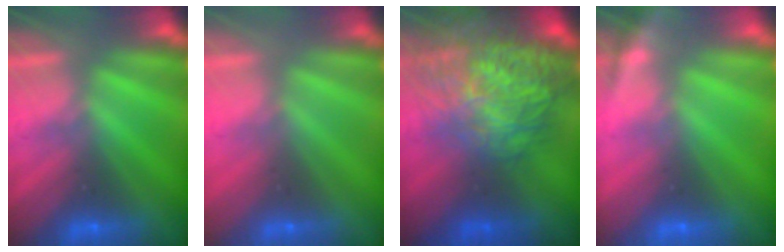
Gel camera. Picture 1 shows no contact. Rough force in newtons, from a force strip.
{"total": 2.7}
{"total": 11.0}
{"total": 1.7}